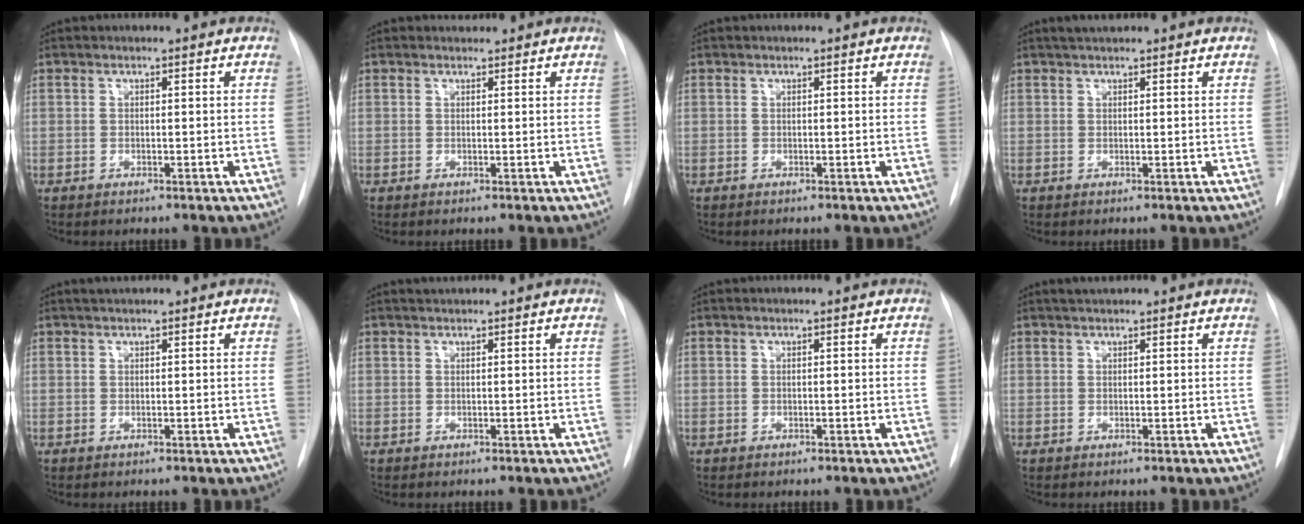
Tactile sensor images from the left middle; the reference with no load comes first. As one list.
[{"total": 0.8, "force": [0.7, 0.3, -0.1], "torque": [-0.005, 0.005, 0.010]}, {"total": 0.0}, {"total": 2.0, "force": [1.7, 0.4, 0.9], "torque": [-0.016, 0.016, 0.029]}, {"total": 1.2, "force": [1.0, 0.1, 0.5], "torque": [-0.012, 0.013, 0.020]}, {"total": 0.8, "force": [0.8, 0.0, 0.2], "torque": [-0.008, 0.009, 0.017]}, {"total": 0.0}, {"total": 1.3, "force": [1.2, 0.2, 0.4], "torque": [-0.011, 0.011, 0.023]}]